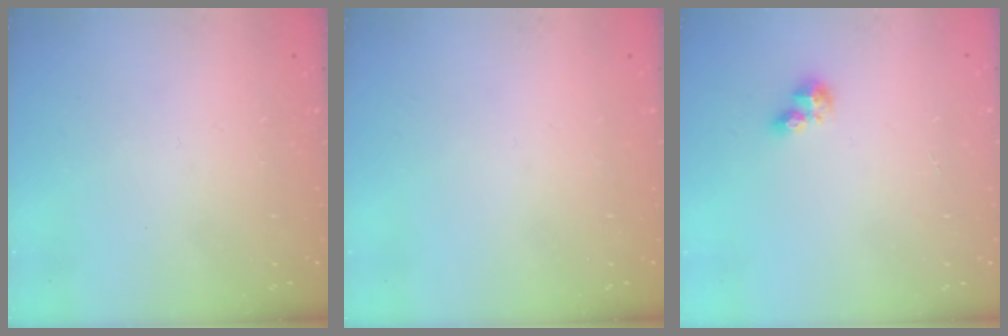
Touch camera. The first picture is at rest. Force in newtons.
{"total": 0.0}
{"total": 5.3, "press": 5.3, "slide": 0.6}